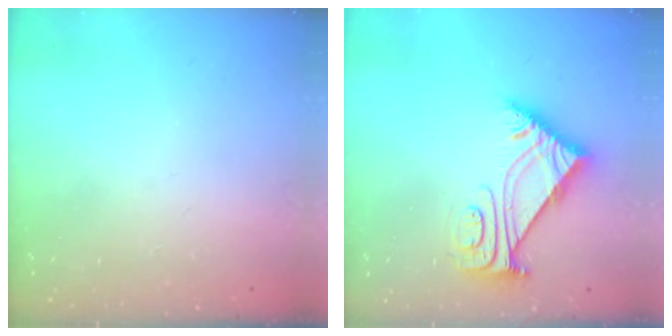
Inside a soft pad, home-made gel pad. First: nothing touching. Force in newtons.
{"total": 8.0, "press": 8.0, "slide": 0.6}